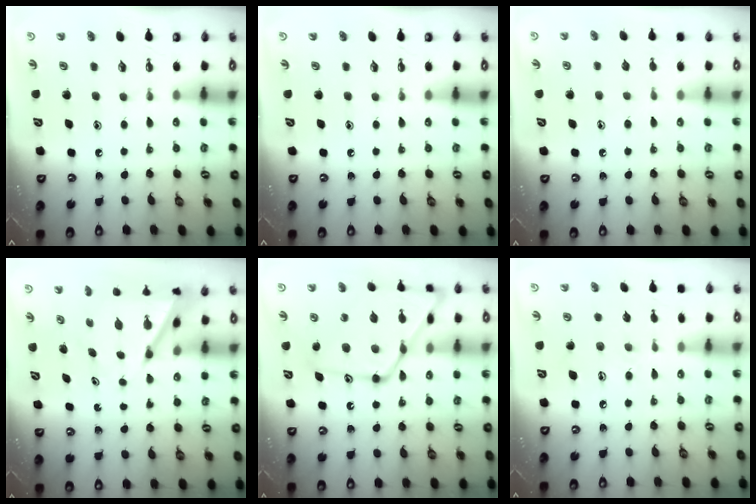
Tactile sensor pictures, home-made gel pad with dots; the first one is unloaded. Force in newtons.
{"total": 0.0}
{"total": 4.8, "press": 4.8, "slide": 0.5}
{"total": 6.4, "press": 6.4, "slide": 0.6}
{"total": 21.4, "press": 21.3, "slide": 1.6}
{"total": 7.5, "press": 7.4, "slide": 0.5}